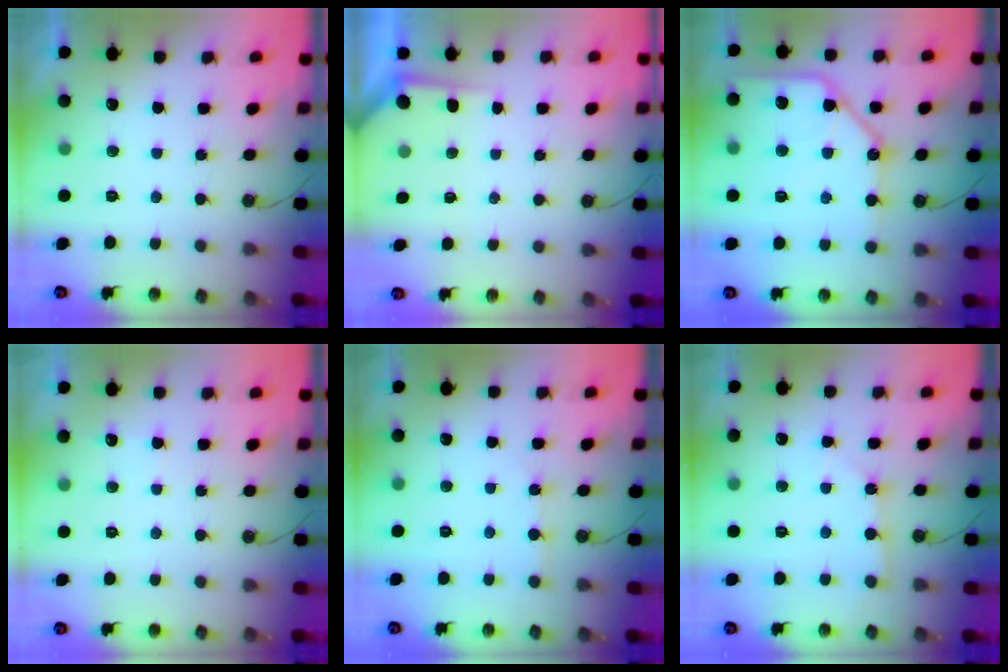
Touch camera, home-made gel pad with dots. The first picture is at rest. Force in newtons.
{"total": 1.8, "press": 1.8, "slide": 0.3}
{"total": 14.0, "press": 13.9, "slide": 1.4}
{"total": 5.2, "press": 5.1, "slide": 0.7}
{"total": 2.3, "press": 2.3, "slide": 0.3}
{"total": 2.4, "press": 2.4, "slide": 0.4}